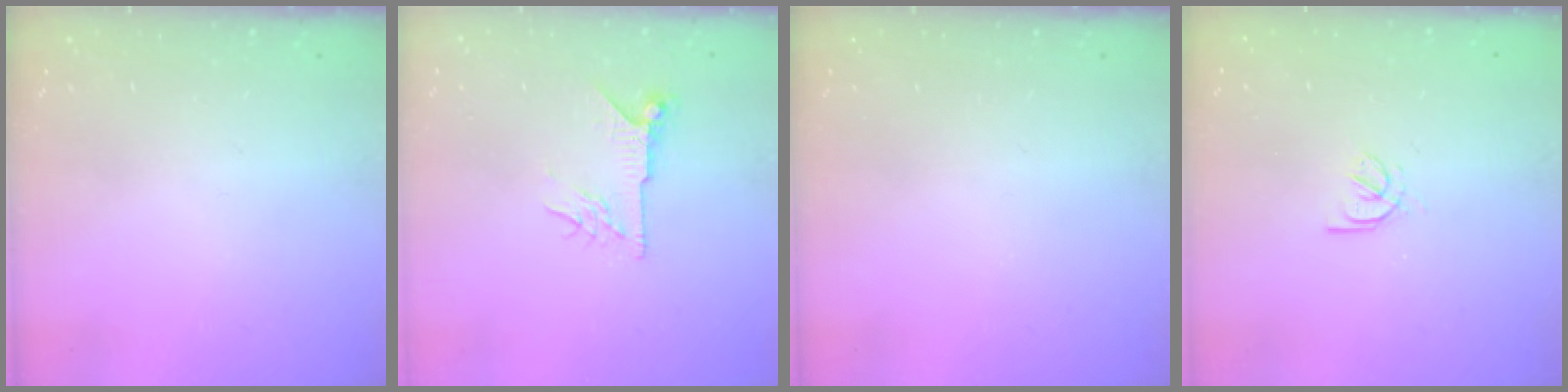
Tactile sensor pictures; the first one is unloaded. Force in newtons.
{"total": 7.2, "press": 7.2, "slide": 0.2}
{"total": 0.0}
{"total": 3.2, "press": 3.2, "slide": 0.7}